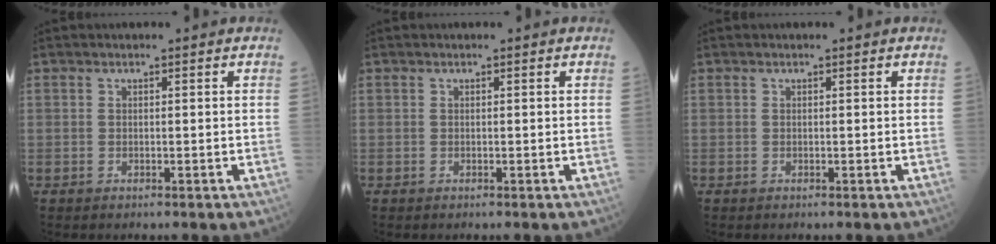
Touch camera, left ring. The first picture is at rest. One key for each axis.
{"total": 0.0}
{"total": 0.0}